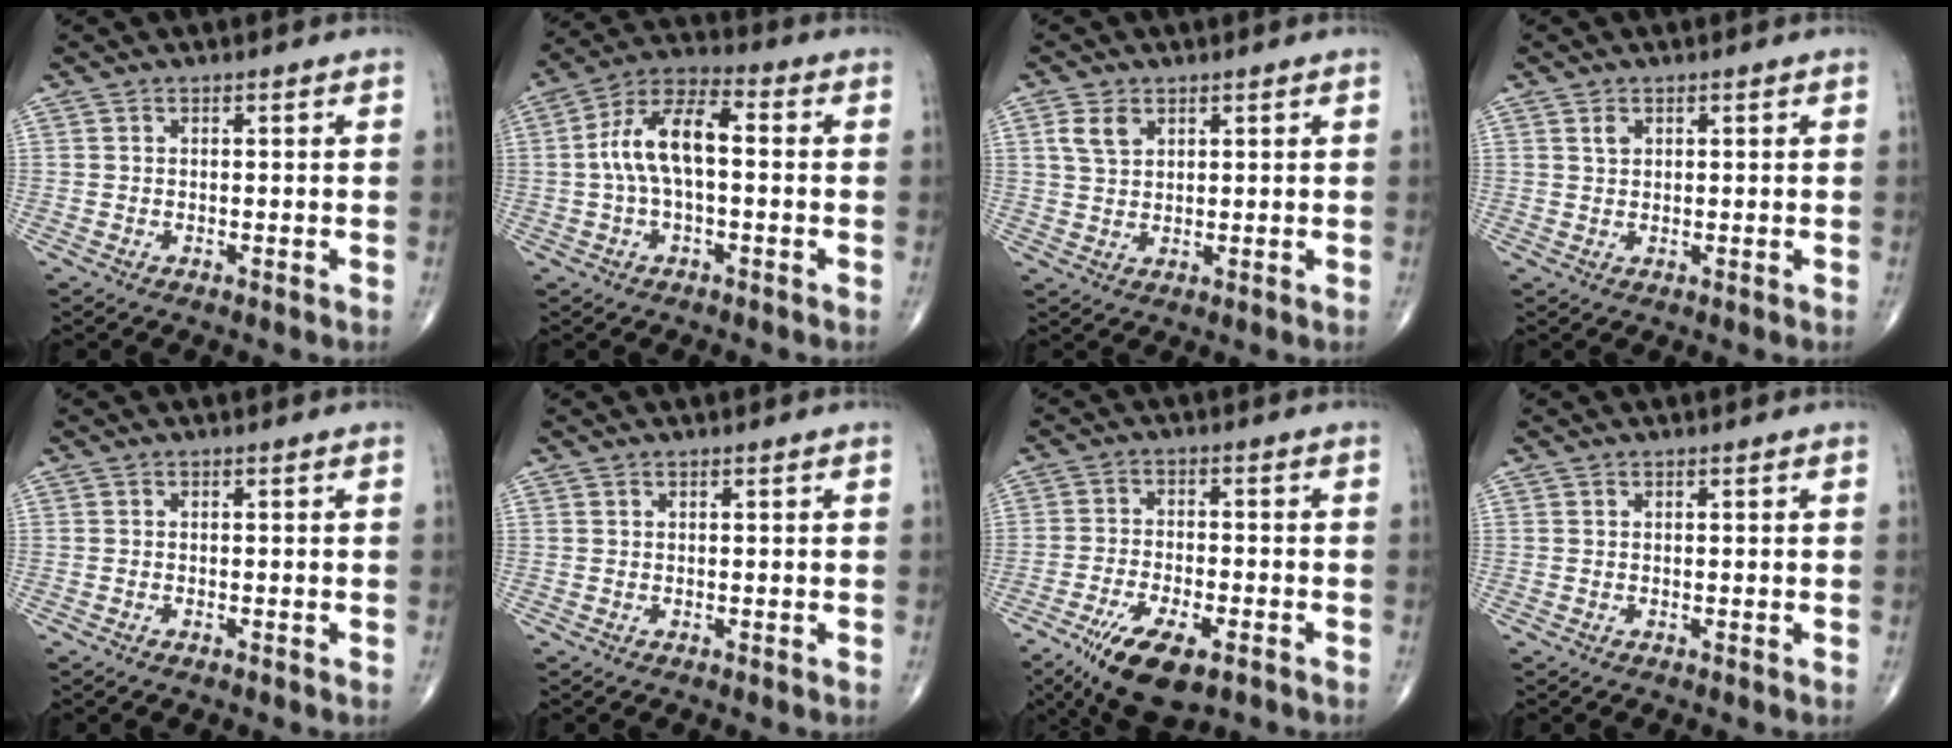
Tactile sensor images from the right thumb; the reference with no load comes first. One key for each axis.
{"total": 11.4, "fx": 0.1, "fy": 5.3, "fz": 10.1, "tx": -0.198, "ty": 0.041, "tz": -0.005}
{"total": 4.1, "fx": 1.9, "fy": 2.7, "fz": 2.4, "tx": -0.042, "ty": -0.003, "tz": 0.042}
{"total": 1.5, "fx": 0.7, "fy": 1.0, "fz": 0.8, "tx": -0.011, "ty": -0.002, "tz": 0.015}
{"total": 0.6, "fx": -0.4, "fy": 0.2, "fz": 0.4, "tx": -0.010, "ty": 0.002, "tz": -0.007}
{"total": 0.0}
{"total": 11.8, "fx": -6.8, "fy": 4.3, "fz": 8.6, "tx": -0.153, "ty": 0.008, "tz": -0.112}
{"total": 0.0}